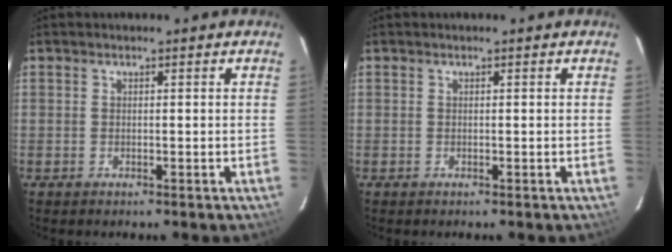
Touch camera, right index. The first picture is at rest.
{"total": 0.0}